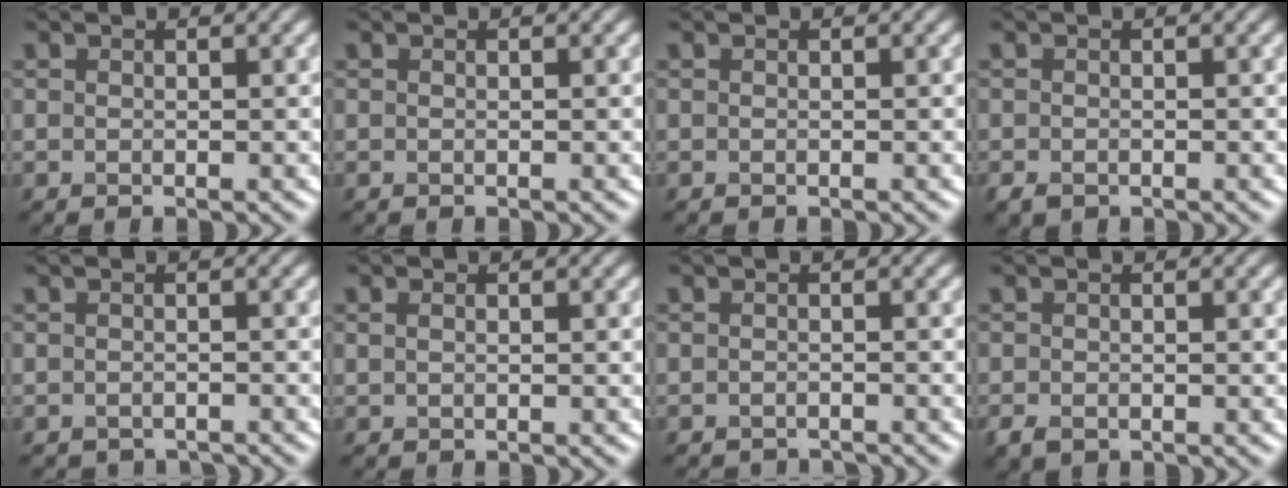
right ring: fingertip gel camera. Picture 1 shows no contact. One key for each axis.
{"total": 0.0}
{"total": 0.0}
{"total": 1.0, "fx": -0.7, "fy": 0.6, "fz": 0.5, "tx": -0.009, "ty": -0.004, "tz": -0.013}
{"total": 1.8, "fx": -1.8, "fy": 0.2, "fz": -0.1, "tx": 0.008, "ty": -0.005, "tz": -0.023}
{"total": 0.6, "fx": 0.3, "fy": 0.4, "fz": 0.4, "tx": -0.011, "ty": -0.002, "tz": 0.003}
{"total": 2.2, "fx": -2.2, "fy": 0.1, "fz": 0.1, "tx": 0.004, "ty": -0.008, "tz": -0.030}
{"total": 1.4, "fx": -0.9, "fy": 0.8, "fz": 0.7, "tx": -0.014, "ty": -0.005, "tz": -0.018}